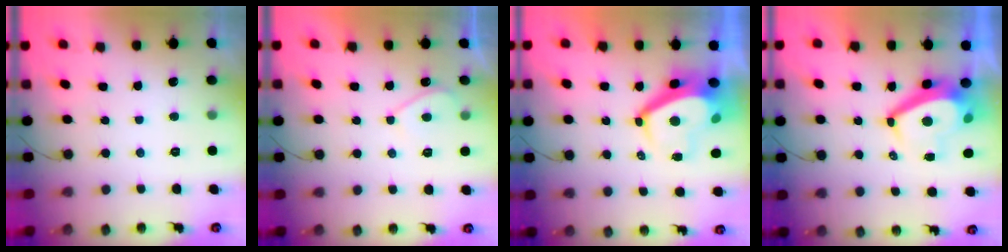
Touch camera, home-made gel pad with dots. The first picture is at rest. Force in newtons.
{"total": 2.8, "press": 2.7, "slide": 0.5}
{"total": 6.7, "press": 6.7, "slide": 0.5}
{"total": 9.2, "press": 9.1, "slide": 0.9}